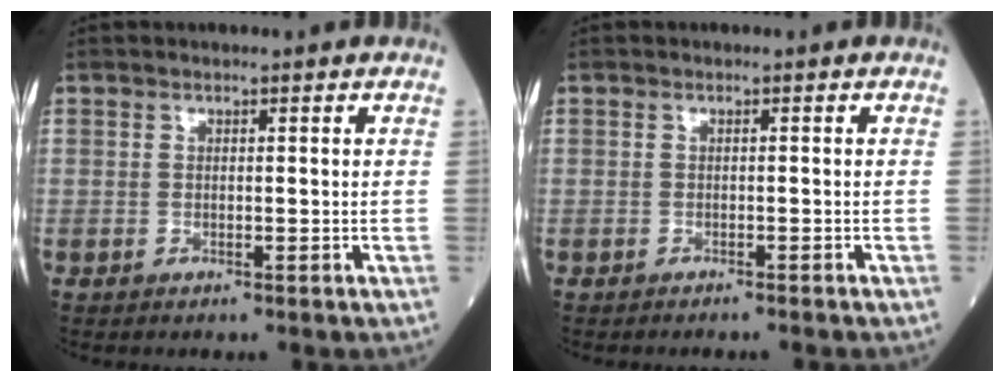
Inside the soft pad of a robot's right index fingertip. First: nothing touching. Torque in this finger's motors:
{"motor_torque": [-0.10, -0.04, -0.04, -0.01]}